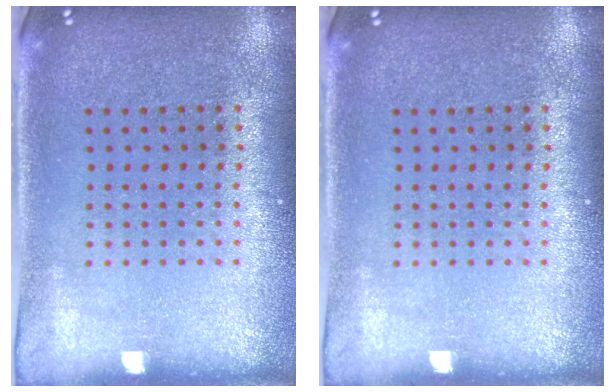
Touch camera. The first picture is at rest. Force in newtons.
{"total": 0.0}